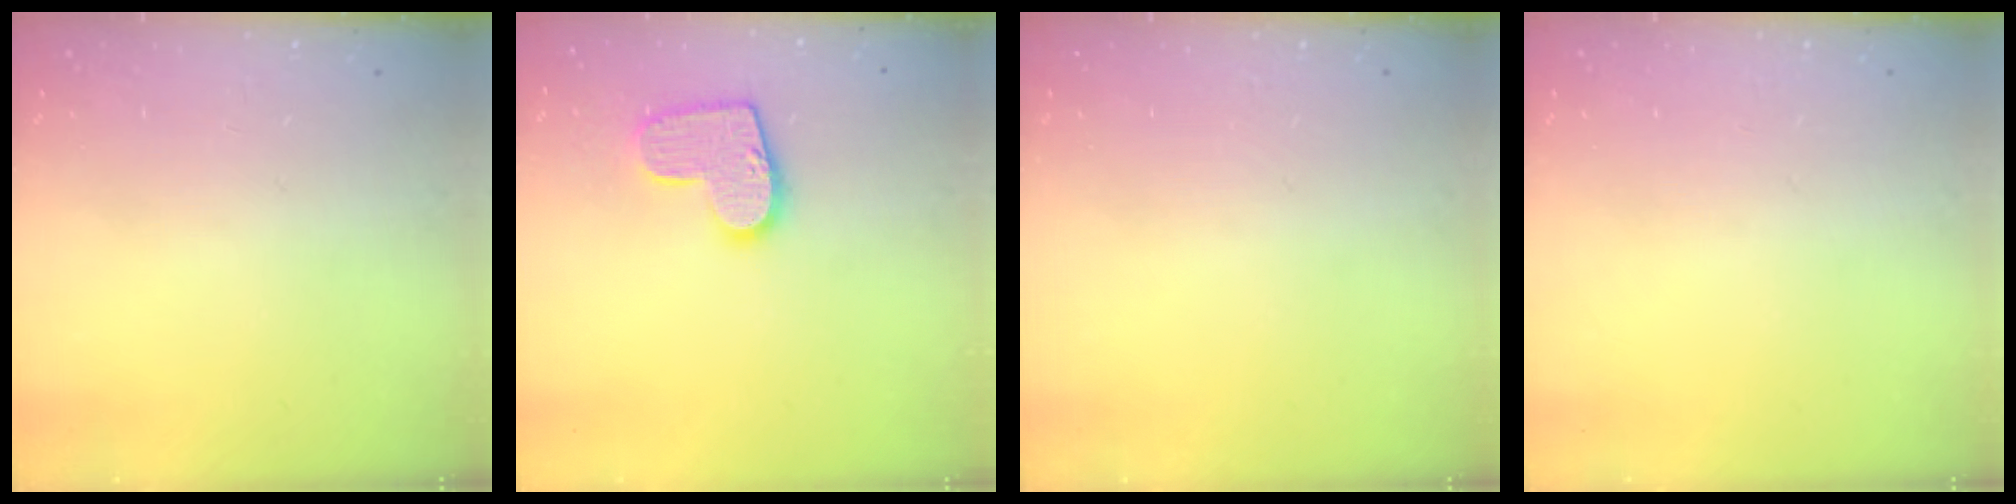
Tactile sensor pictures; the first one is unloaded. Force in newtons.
{"total": 12.0, "press": 11.9, "slide": 0.7}
{"total": 0.0}
{"total": 0.0}